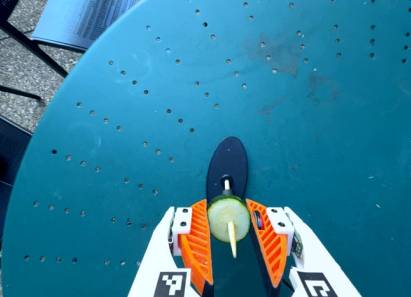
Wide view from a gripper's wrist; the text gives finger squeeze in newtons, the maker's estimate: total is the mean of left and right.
{"total": 10.8, "left": 10.3, "right": 11.3}